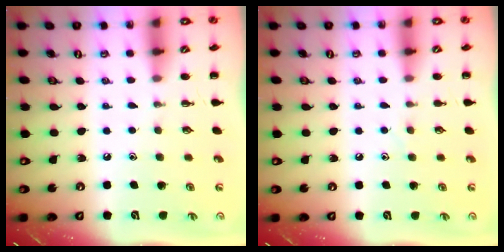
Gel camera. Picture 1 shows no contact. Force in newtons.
{"total": 4.0, "press": 3.9, "slide": 0.9}